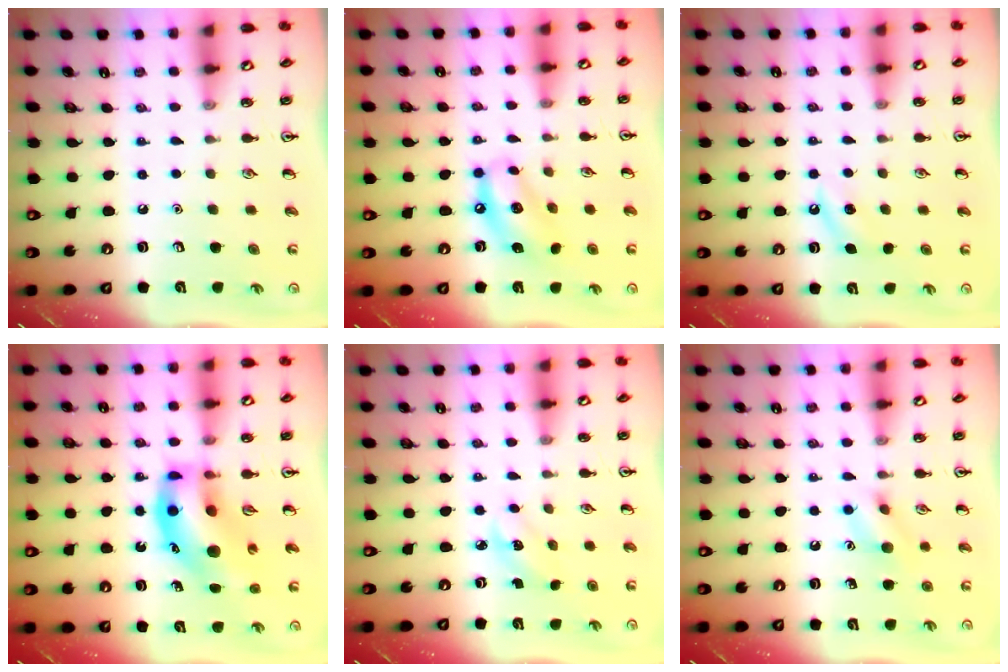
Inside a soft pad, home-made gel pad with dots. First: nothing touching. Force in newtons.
{"total": 10.5, "press": 10.2, "slide": 2.7}
{"total": 4.1, "press": 3.9, "slide": 1.4}
{"total": 17.1, "press": 16.6, "slide": 3.8}
{"total": 2.9, "press": 2.8, "slide": 0.9}
{"total": 8.4, "press": 8.3, "slide": 0.7}